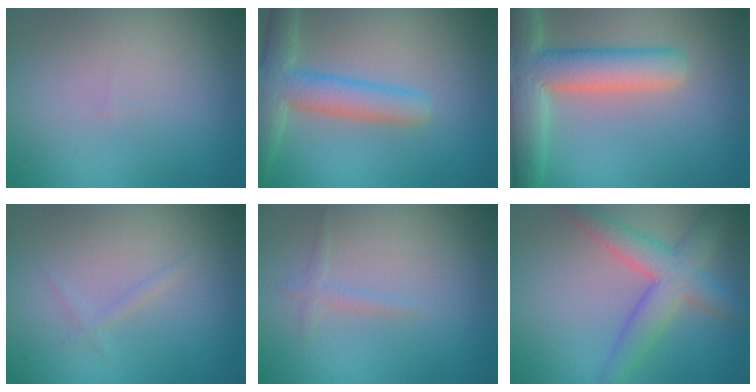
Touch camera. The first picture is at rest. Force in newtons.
{"total": 5.4, "press": 5.4, "slide": 0.4}
{"total": 7.6, "press": 7.6, "slide": 0.6}
{"total": 0.8, "press": 0.8, "slide": 0.0}
{"total": 0.6, "press": 0.6, "slide": 0.1}
{"total": 5.5, "press": 5.4, "slide": 0.3}